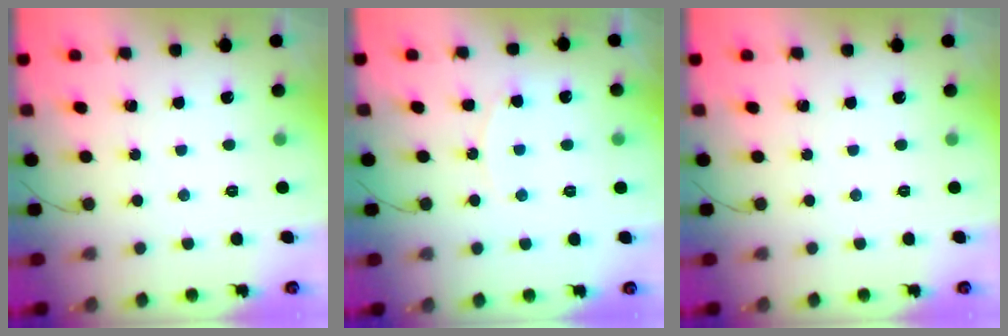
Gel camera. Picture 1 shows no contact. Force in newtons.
{"total": 8.1, "press": 8.1, "slide": 0.6}
{"total": 0.0}